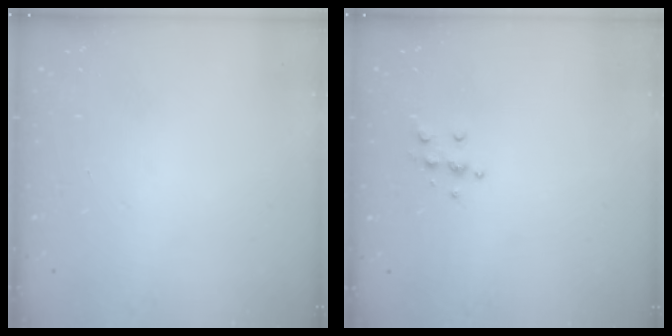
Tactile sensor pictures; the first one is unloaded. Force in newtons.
{"total": 5.6, "press": 5.6, "slide": 0.6}